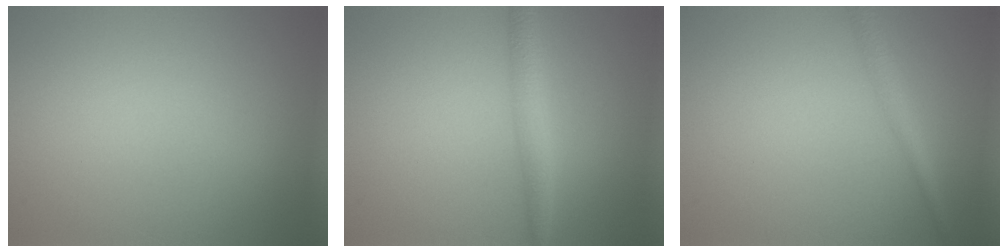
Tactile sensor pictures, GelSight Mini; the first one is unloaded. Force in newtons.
{"total": 2.3, "press": 2.3, "slide": 0.0}
{"total": 2.2, "press": 2.2, "slide": 0.1}